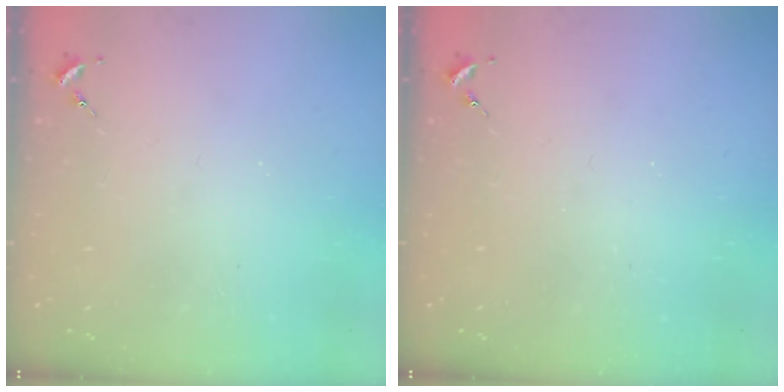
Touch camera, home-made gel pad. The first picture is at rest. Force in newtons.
{"total": 0.0}